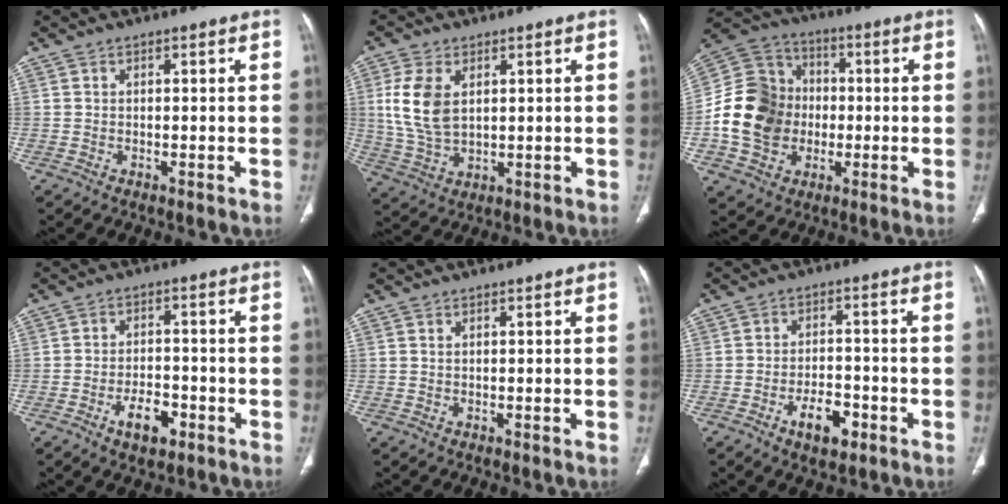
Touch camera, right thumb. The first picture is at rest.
{"total": 9.6, "force": [2.3, 5.7, 7.3], "torque": [-0.150, -0.008, 0.054]}
{"total": 16.2, "force": [-2.2, 13.9, 8.1], "torque": [-0.133, 0.031, -0.042]}
{"total": 6.2, "force": [-3.1, 3.3, 4.2], "torque": [-0.060, 0.019, -0.050]}
{"total": 0.0}
{"total": 6.7, "force": [-3.4, 3.4, 4.7], "torque": [-0.065, 0.021, -0.053]}